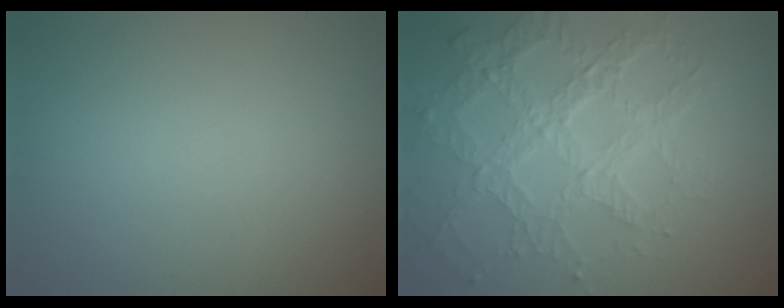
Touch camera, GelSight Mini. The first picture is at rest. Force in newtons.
{"total": 7.7, "press": 5.4, "slide": 5.4}